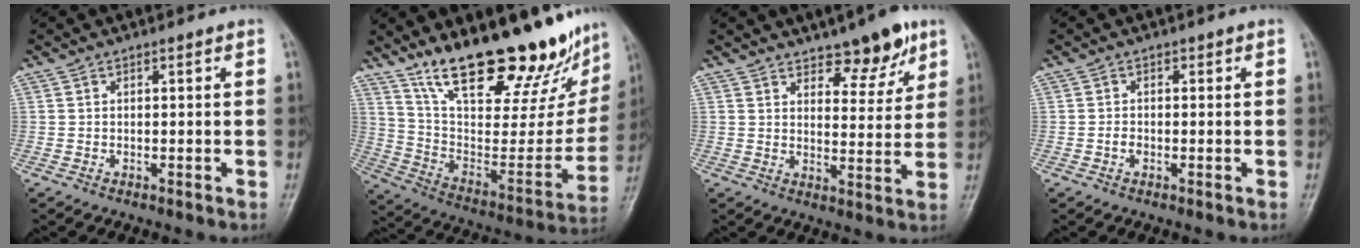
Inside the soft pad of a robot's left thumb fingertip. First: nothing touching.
{"total": 28.7, "force": [21.0, 9.6, 17.1], "torque": [-0.225, -0.094, 0.334]}
{"total": 7.8, "force": [5.4, 3.1, 4.7], "torque": [-0.039, -0.038, 0.078]}
{"total": 1.1, "force": [-0.4, 0.9, 0.6], "torque": [-0.006, 0.003, -0.010]}